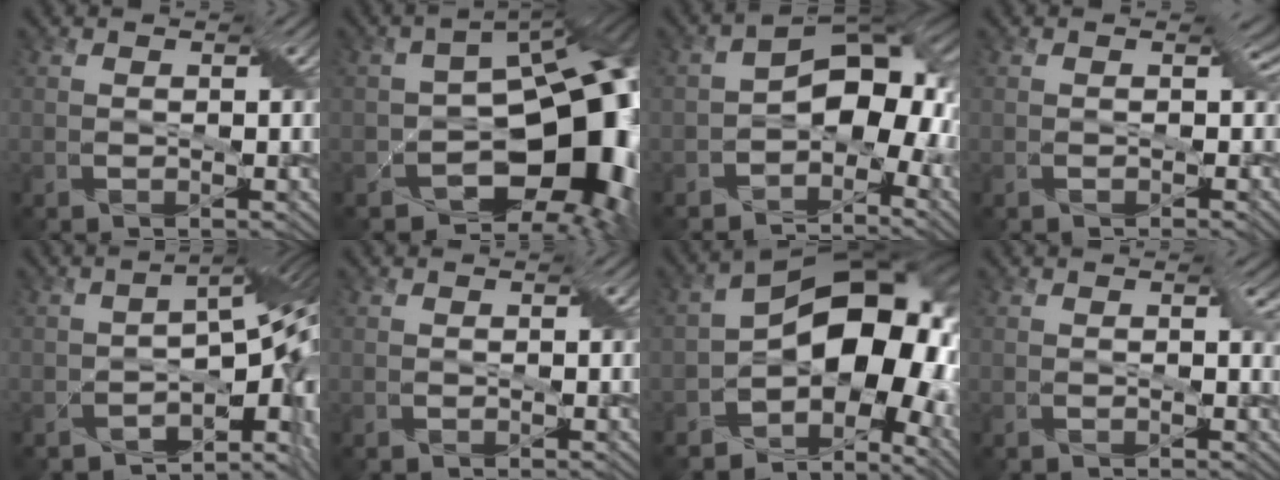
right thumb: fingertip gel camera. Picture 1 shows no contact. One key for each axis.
{"total": 15.1, "fx": -4.8, "fy": 9.0, "fz": 11.2, "tx": -0.129, "ty": -0.022, "tz": -0.067}
{"total": 8.9, "fx": -2.9, "fy": 5.6, "fz": 6.3, "tx": -0.071, "ty": -0.001, "tz": -0.065}
{"total": 1.6, "fx": -0.4, "fy": 1.4, "fz": 0.8, "tx": -0.007, "ty": -0.002, "tz": -0.012}
{"total": 10.9, "fx": -3.9, "fy": 4.7, "fz": 8.9, "tx": -0.106, "ty": -0.019, "tz": -0.045}
{"total": 0.0}
{"total": 13.6, "fx": -2.6, "fy": 8.8, "fz": 10.1, "tx": -0.129, "ty": -0.005, "tz": -0.048}
{"total": 1.7, "fx": 0.2, "fy": 1.0, "fz": 1.4, "tx": -0.013, "ty": -0.003, "tz": 0.001}